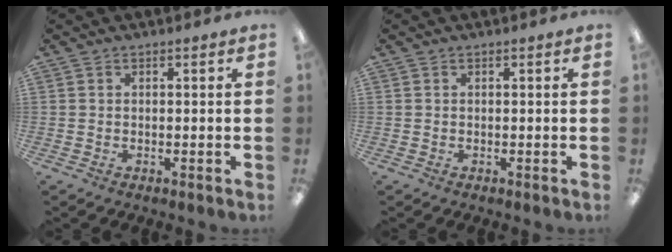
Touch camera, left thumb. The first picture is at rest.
{"total": 0.0}